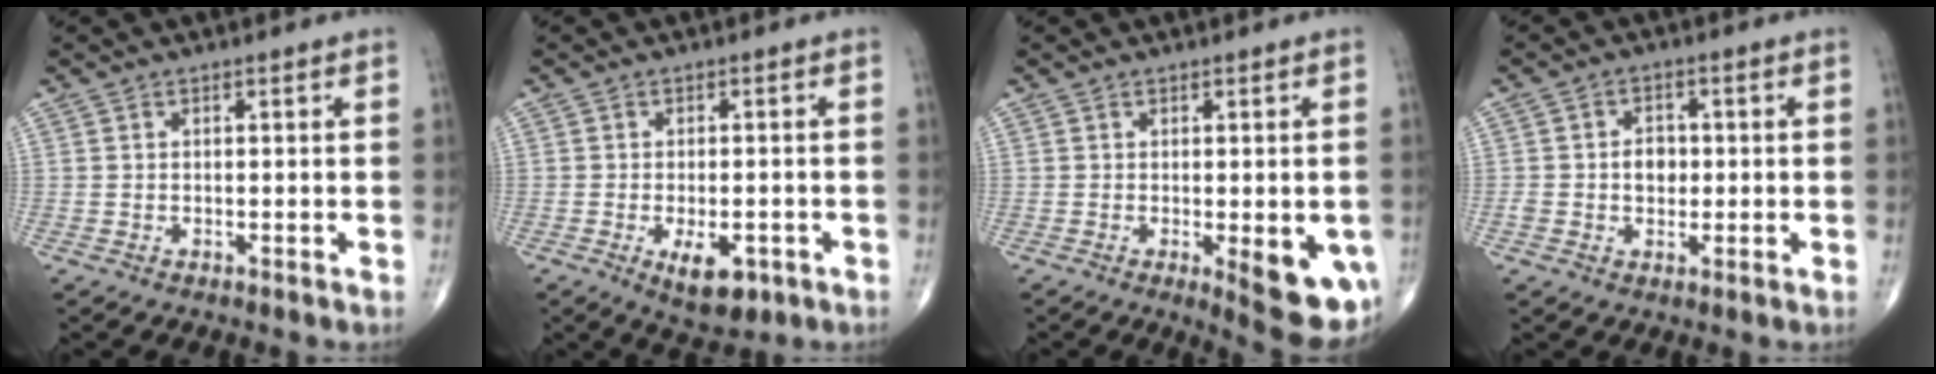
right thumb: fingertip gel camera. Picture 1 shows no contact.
{"total": 6.9, "force": [-2.6, 3.4, 5.4], "torque": [-0.077, 0.001, -0.028]}
{"total": 10.2, "force": [-2.8, 3.4, 9.2], "torque": [-0.099, -0.018, -0.026]}
{"total": 4.2, "force": [-0.1, 3.3, 2.7], "torque": [-0.027, 0.007, -0.003]}